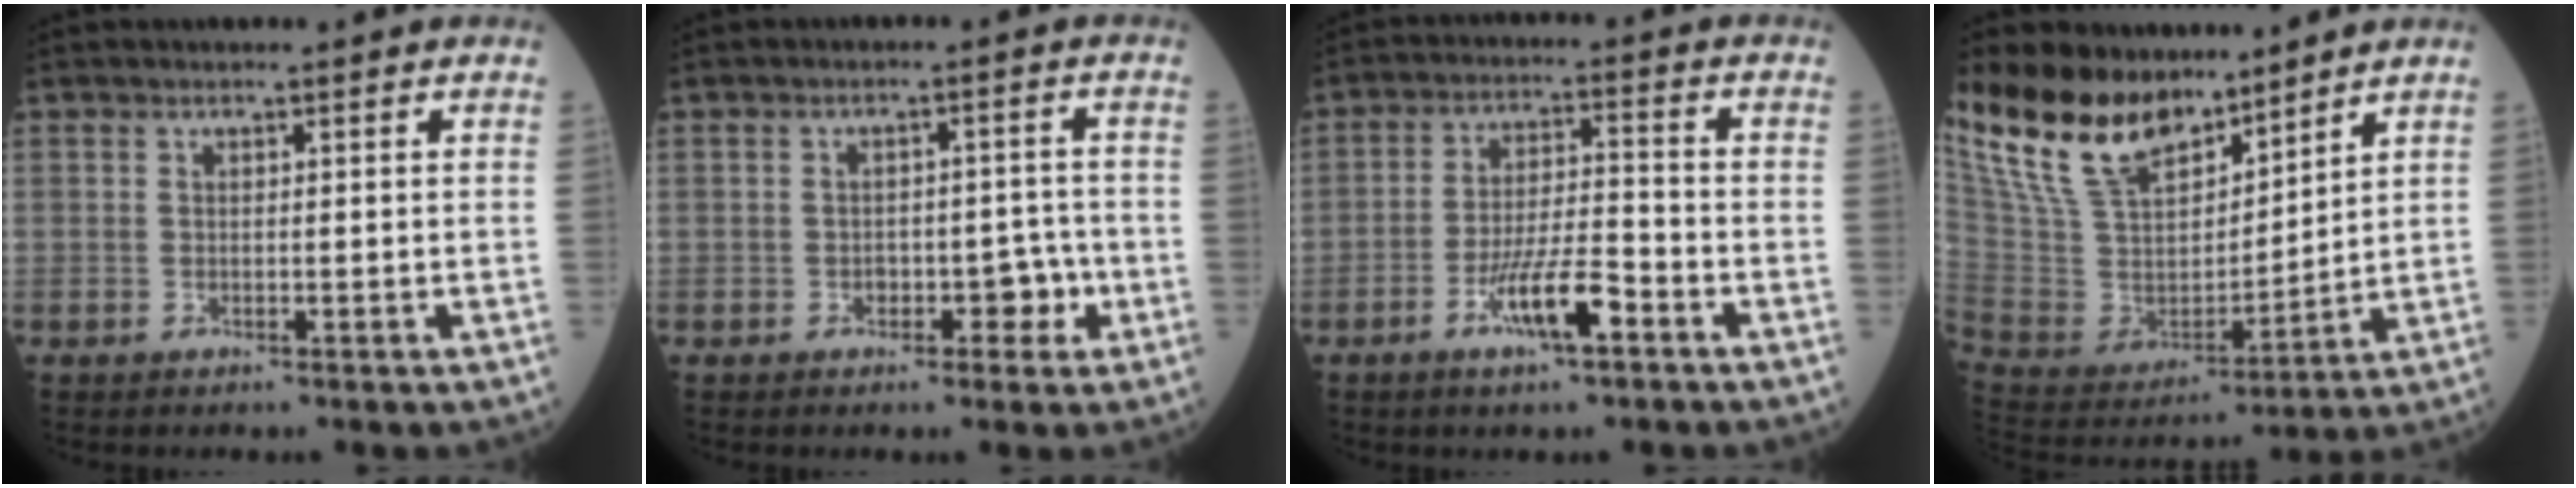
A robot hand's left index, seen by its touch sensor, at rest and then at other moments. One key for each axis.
{"total": 3.9, "fx": -1.7, "fy": 2.4, "fz": 2.7, "tx": -0.023, "ty": 0.020, "tz": -0.019}
{"total": 7.7, "fx": -4.2, "fy": 1.2, "fz": 6.3, "tx": -0.119, "ty": -0.001, "tz": -0.077}
{"total": 17.6, "fx": 13.9, "fy": 6.9, "fz": 8.3, "tx": -0.175, "ty": 0.018, "tz": 0.270}